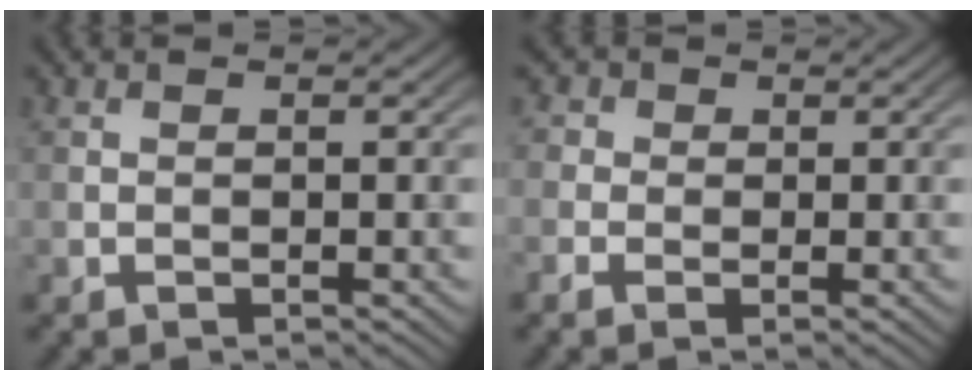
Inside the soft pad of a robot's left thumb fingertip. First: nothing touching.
{"total": 2.5, "force": [-0.1, 2.4, 0.6], "torque": [-0.022, 0.006, -0.006]}